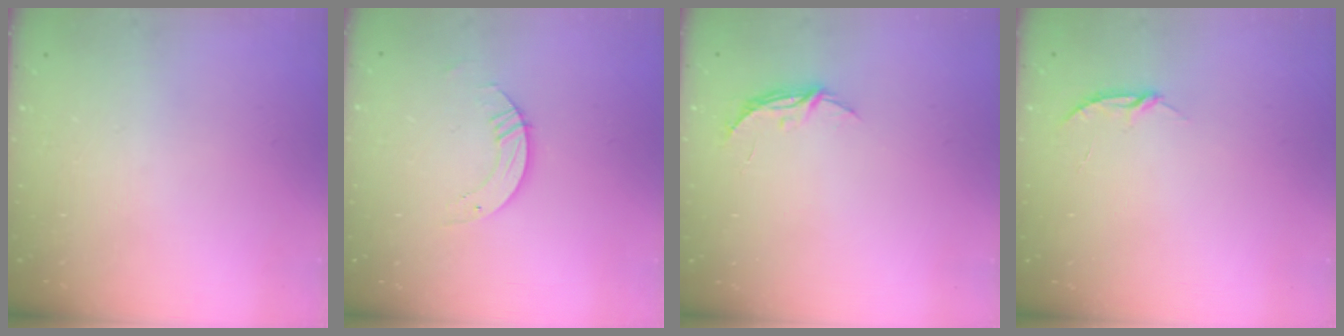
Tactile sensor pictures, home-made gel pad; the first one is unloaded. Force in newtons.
{"total": 3.9, "press": 3.9, "slide": 0.1}
{"total": 4.2, "press": 4.2, "slide": 0.3}
{"total": 3.4, "press": 3.4, "slide": 0.1}